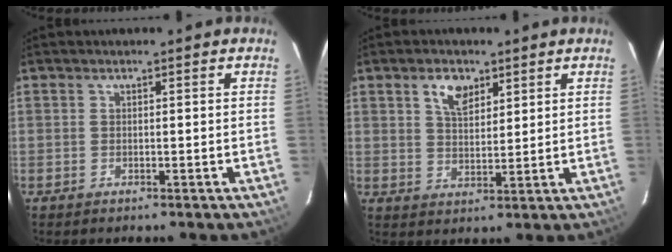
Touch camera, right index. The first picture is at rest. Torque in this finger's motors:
{"motor_torque": [0.09, 0.09, 0.27, 0.07]}